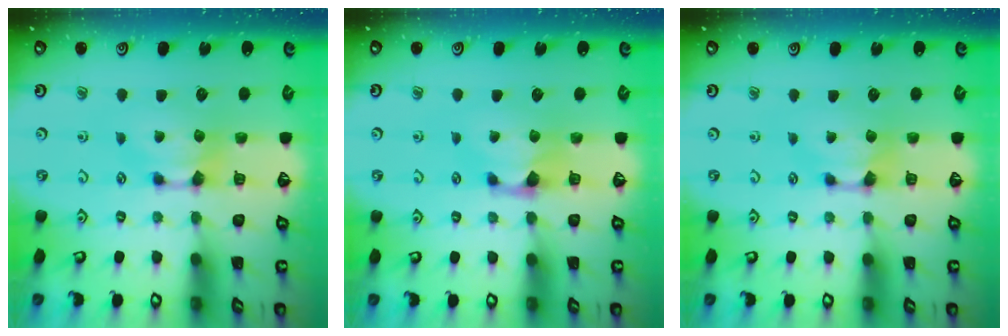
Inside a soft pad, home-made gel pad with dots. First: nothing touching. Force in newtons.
{"total": 0.9, "press": 0.4, "slide": 0.7}
{"total": 0.9, "press": 0.3, "slide": 0.8}